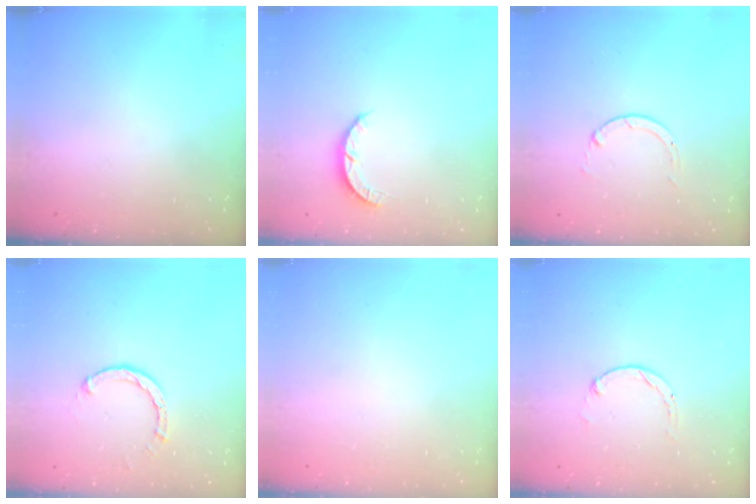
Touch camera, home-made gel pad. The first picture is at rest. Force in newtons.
{"total": 2.7, "press": 2.7, "slide": 0.4}
{"total": 0.6, "press": 0.5, "slide": 0.1}
{"total": 2.6, "press": 2.6, "slide": 0.3}
{"total": 2.5, "press": 2.5, "slide": 0.2}
{"total": 1.2, "press": 1.2, "slide": 0.3}